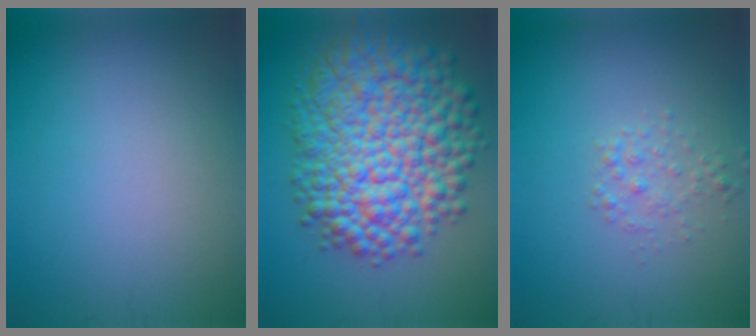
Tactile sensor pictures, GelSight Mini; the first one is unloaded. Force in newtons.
{"total": 12.5, "press": 12.4, "slide": 0.3}
{"total": 1.5, "press": 1.5, "slide": 0.0}